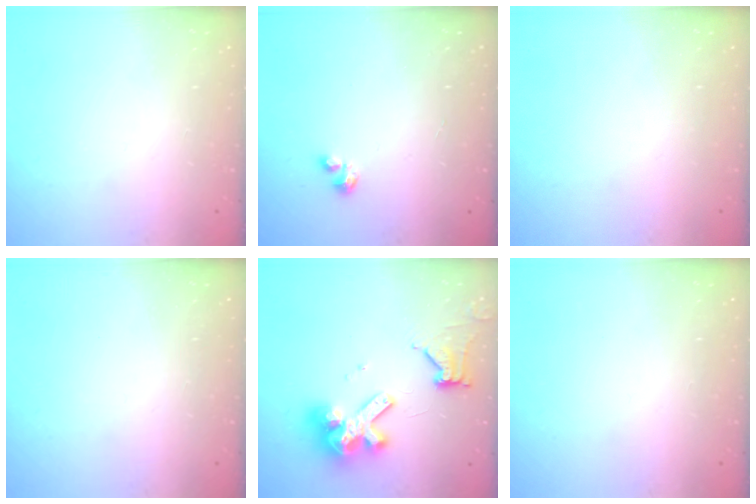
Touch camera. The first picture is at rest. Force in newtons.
{"total": 0.7, "press": 0.6, "slide": 0.2}
{"total": 0.0}
{"total": 0.0}
{"total": 14.7, "press": 14.5, "slide": 1.8}
{"total": 0.0}